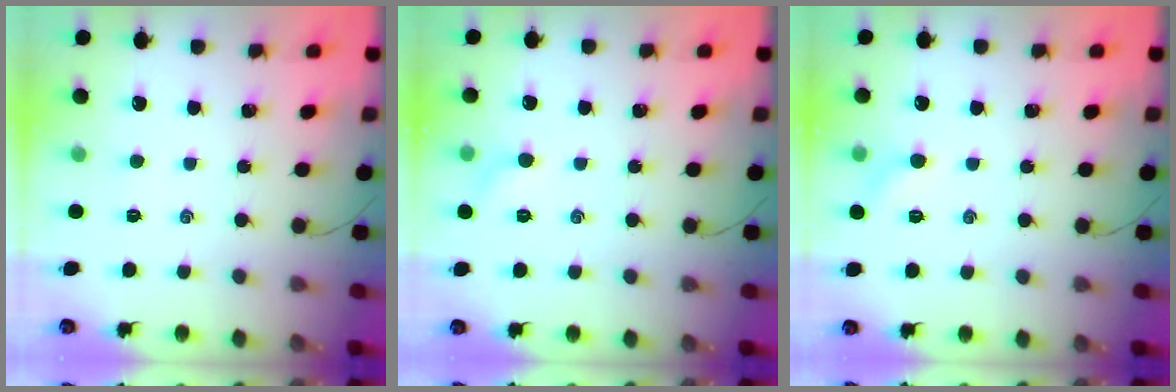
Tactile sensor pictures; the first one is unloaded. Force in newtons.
{"total": 4.4, "press": 4.2, "slide": 1.3}
{"total": 5.2, "press": 5.0, "slide": 1.5}